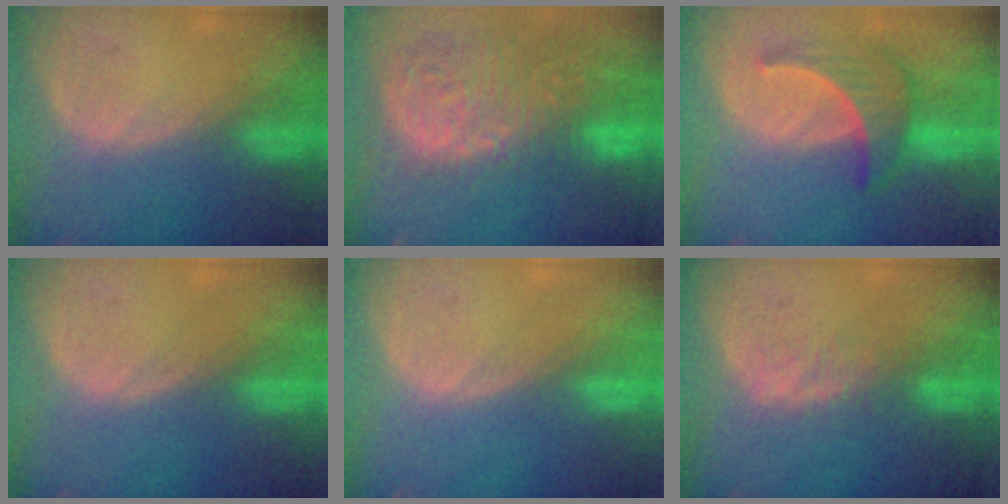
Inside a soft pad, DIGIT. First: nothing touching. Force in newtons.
{"total": 15.3, "press": 12.6, "slide": 8.7}
{"total": 6.3, "press": 6.1, "slide": 1.6}
{"total": 0.0}
{"total": 0.0}
{"total": 2.3, "press": 2.3, "slide": 0.5}